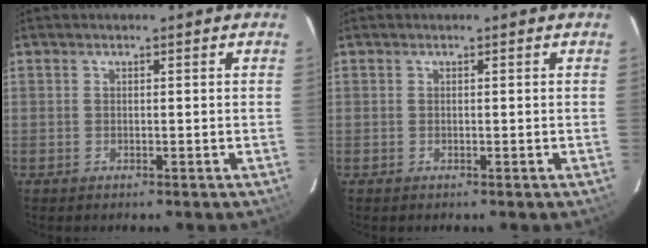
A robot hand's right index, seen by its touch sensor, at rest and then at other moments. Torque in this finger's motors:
{"motor_torque": [-0.02, 0.02, 0.00, 0.00]}